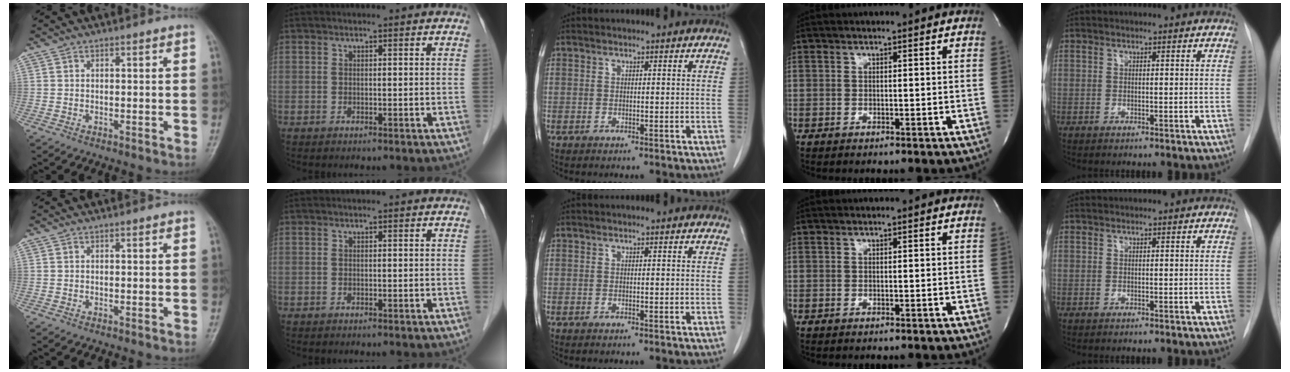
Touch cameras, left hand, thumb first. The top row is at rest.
{}